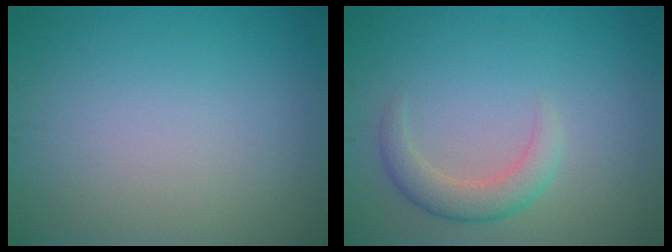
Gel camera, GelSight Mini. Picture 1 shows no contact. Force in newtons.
{"total": 2.8, "press": 2.8, "slide": 0.2}